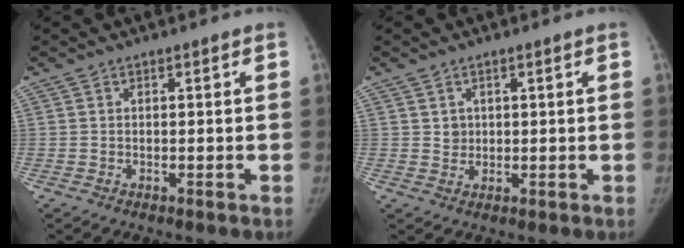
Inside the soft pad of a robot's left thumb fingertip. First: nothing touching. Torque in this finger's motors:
{"motor_torque": [-0.07, -0.02, 0.37, -0.26, 0.04]}